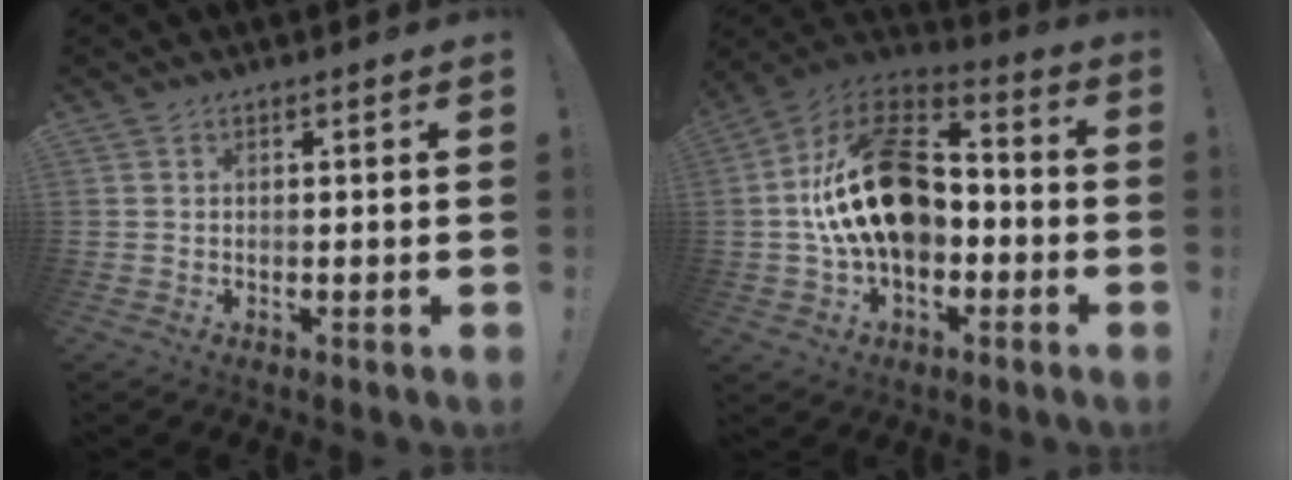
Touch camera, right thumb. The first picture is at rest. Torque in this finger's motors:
{"motor_torque": [2.30, 2.29, 0.41, -0.08, 0.39]}